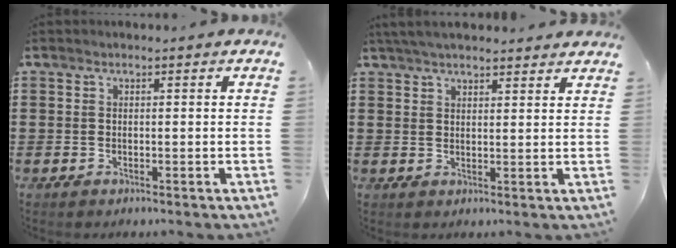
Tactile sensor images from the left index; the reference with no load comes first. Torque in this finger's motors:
{"motor_torque": [1.08, -1.06, 0.42, 0.10]}